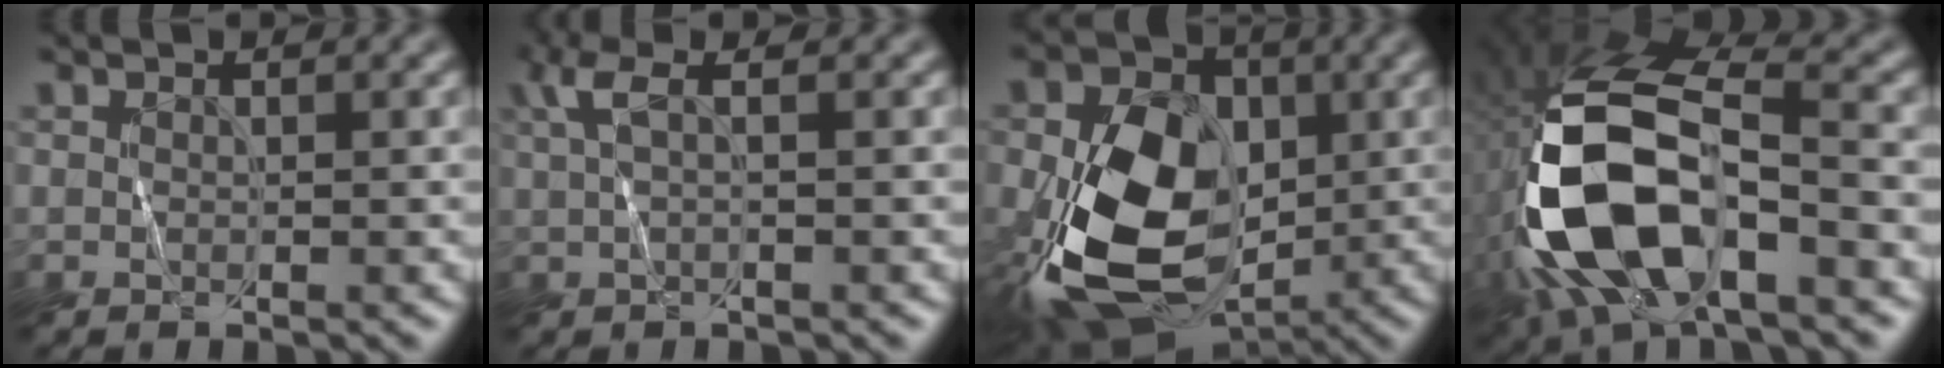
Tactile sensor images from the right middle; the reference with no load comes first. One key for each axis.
{"total": 2.4, "fx": 1.0, "fy": 0.4, "fz": 2.2, "tx": -0.050, "ty": 0.003, "tz": 0.019}
{"total": 14.1, "fx": -2.8, "fy": 9.3, "fz": 10.2, "tx": -0.211, "ty": -0.020, "tz": -0.049}
{"total": 14.2, "fx": -4.2, "fy": 6.5, "fz": 11.9, "tx": -0.258, "ty": 0.008, "tz": -0.084}